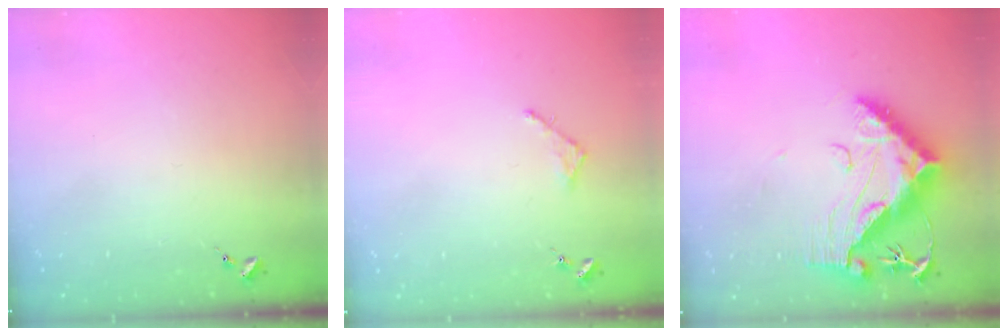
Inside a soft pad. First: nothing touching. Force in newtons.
{"total": 2.5, "press": 2.5, "slide": 0.2}
{"total": 16.5, "press": 16.4, "slide": 1.3}